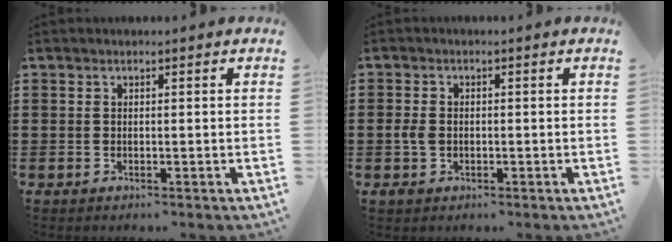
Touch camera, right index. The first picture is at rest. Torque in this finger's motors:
{"motor_torque": [1.07, 1.06, 0.01, 0.00]}